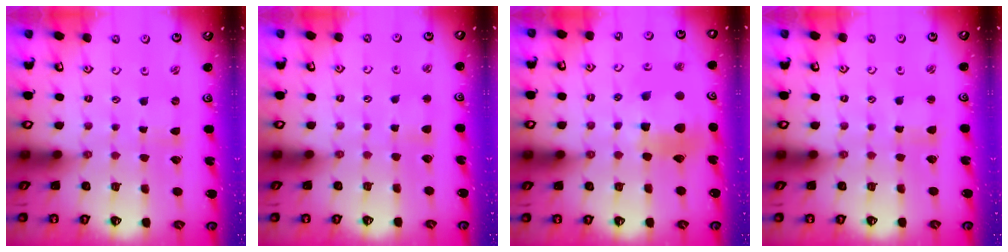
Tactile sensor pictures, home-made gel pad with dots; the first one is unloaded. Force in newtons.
{"total": 2.4, "press": 2.4, "slide": 0.5}
{"total": 14.0, "press": 13.9, "slide": 1.9}
{"total": 1.5, "press": 1.5, "slide": 0.2}